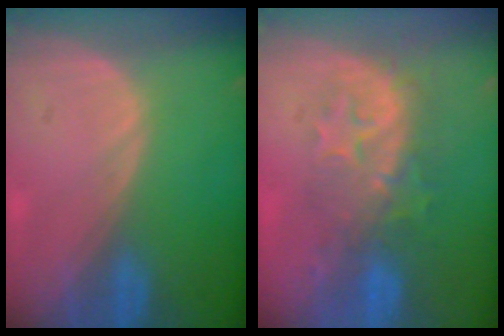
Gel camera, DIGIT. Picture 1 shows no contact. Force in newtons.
{"total": 8.1, "press": 7.9, "slide": 1.7}